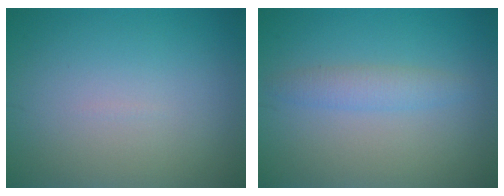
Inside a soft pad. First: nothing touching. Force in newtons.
{"total": 1.9, "press": 1.9, "slide": 0.0}